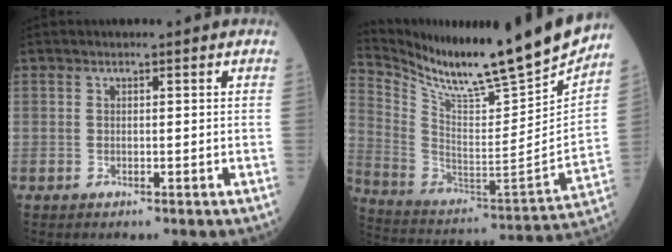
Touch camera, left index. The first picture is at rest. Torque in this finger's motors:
{"motor_torque": [-0.02, -0.37, 0.11, 0.03]}